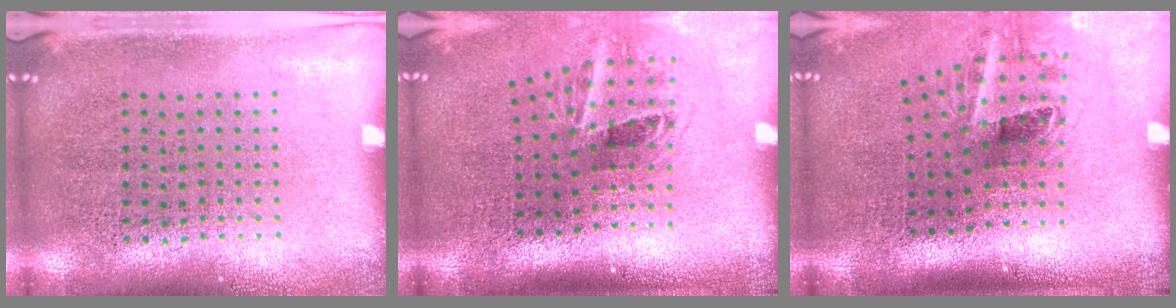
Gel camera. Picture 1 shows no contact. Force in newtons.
{"total": 2.0, "press": 1.2, "slide": 1.6}
{"total": 2.2, "press": 1.3, "slide": 1.7}